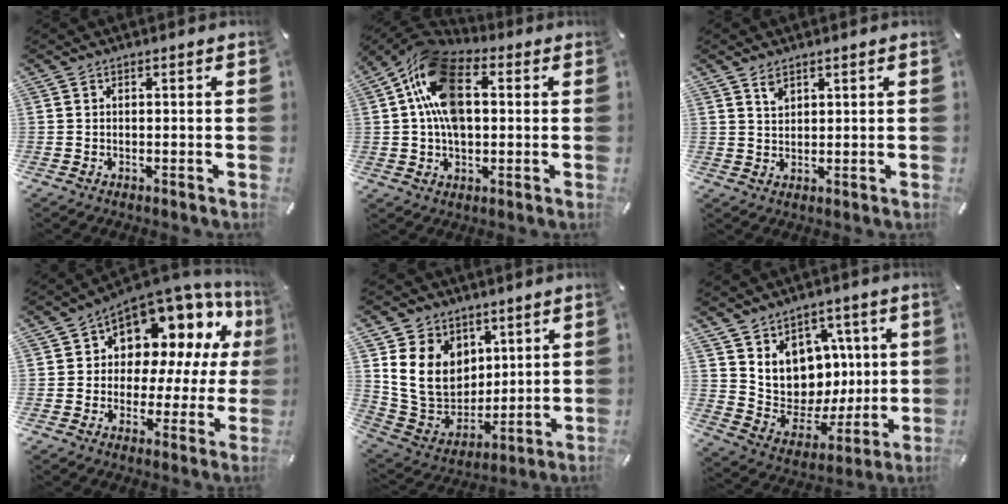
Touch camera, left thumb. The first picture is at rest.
{"total": 16.6, "force": [3.7, 11.3, 11.6], "torque": [-0.230, 0.007, 0.067]}
{"total": 2.6, "force": [1.9, 1.5, 1.0], "torque": [-0.015, -0.004, 0.034]}
{"total": 11.9, "force": [7.3, 7.7, 5.3], "torque": [-0.080, -0.080, 0.128]}
{"total": 15.0, "force": [4.3, 12.7, 6.7], "torque": [-0.147, -0.028, 0.088]}
{"total": 11.3, "force": [3.5, 10.4, 2.7], "torque": [-0.048, -0.044, 0.081]}